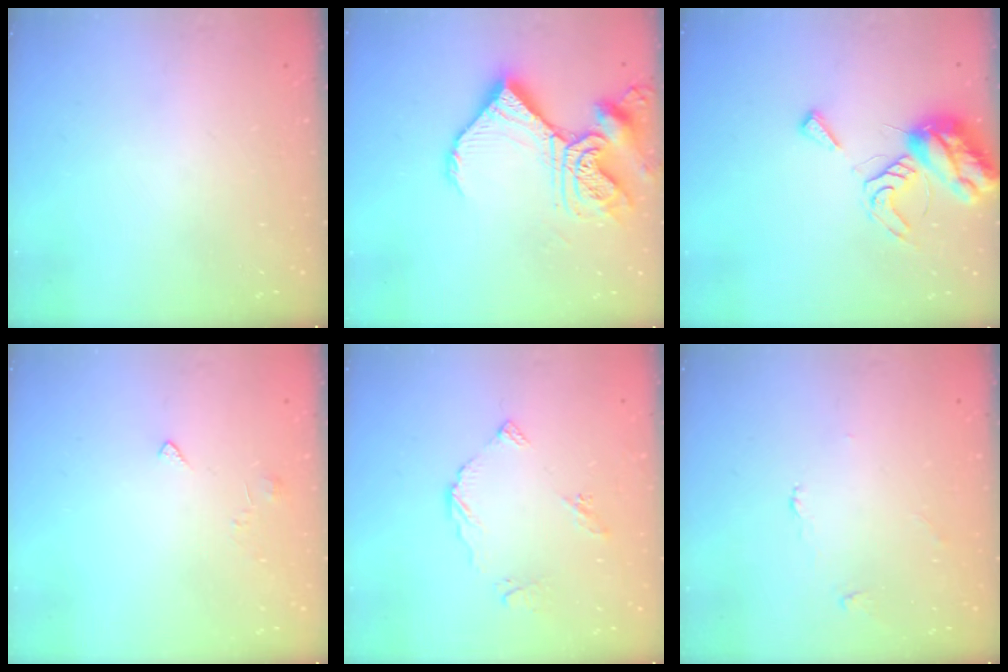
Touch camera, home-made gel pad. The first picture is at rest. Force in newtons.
{"total": 15.6, "press": 15.4, "slide": 2.0}
{"total": 10.0, "press": 10.0, "slide": 1.1}
{"total": 2.0, "press": 2.0, "slide": 0.4}
{"total": 6.9, "press": 6.9, "slide": 0.5}
{"total": 2.2, "press": 2.2, "slide": 0.4}